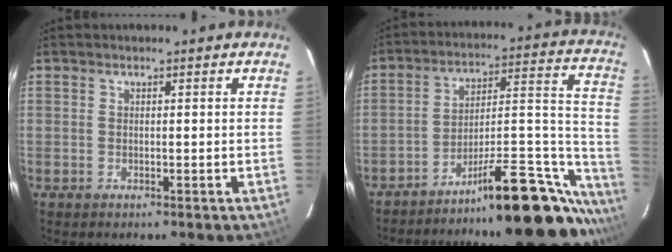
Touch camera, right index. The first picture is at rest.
{"total": 24.5, "force": [-21.2, 3.9, 11.6], "torque": [-0.110, 0.037, -0.312]}